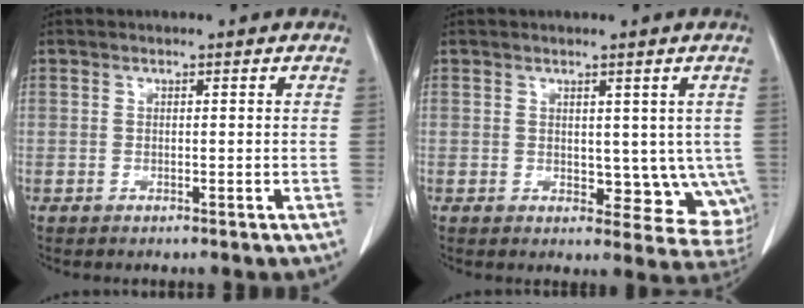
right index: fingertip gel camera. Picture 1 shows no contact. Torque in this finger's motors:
{"motor_torque": [-0.08, 0.22, 0.04, -0.01]}